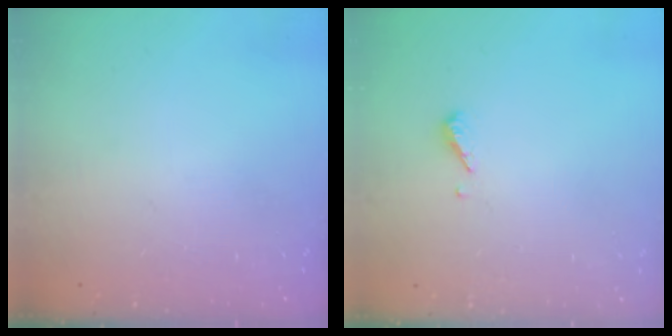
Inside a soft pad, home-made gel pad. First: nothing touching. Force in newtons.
{"total": 3.1, "press": 3.1, "slide": 0.2}